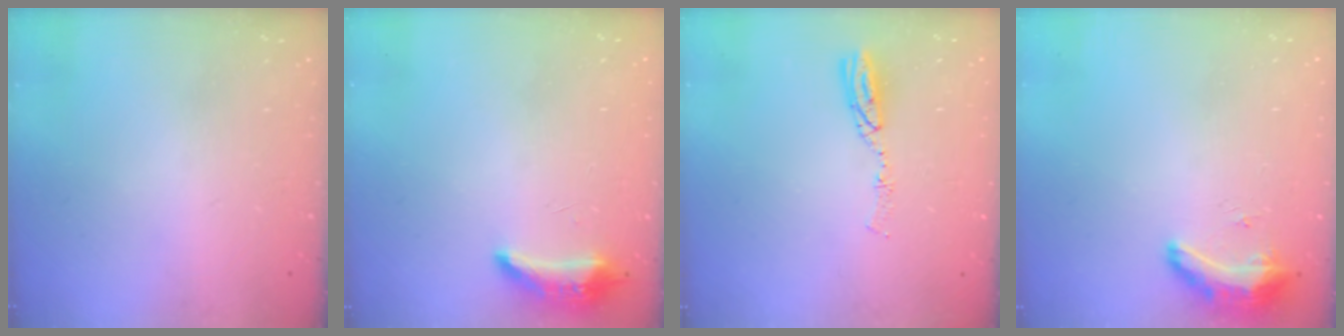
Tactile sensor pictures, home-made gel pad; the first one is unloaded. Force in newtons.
{"total": 8.5, "press": 8.4, "slide": 1.6}
{"total": 5.0, "press": 5.0, "slide": 0.2}
{"total": 8.4, "press": 8.3, "slide": 1.3}